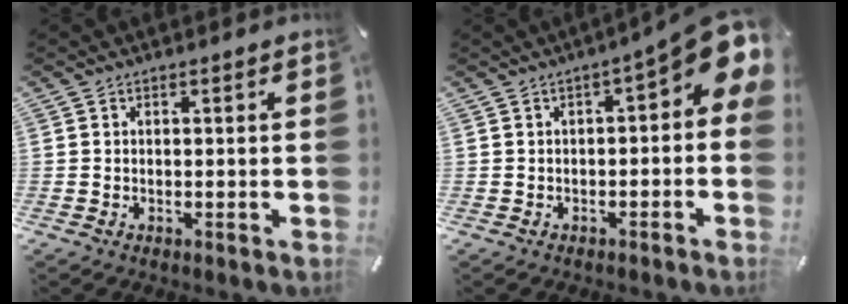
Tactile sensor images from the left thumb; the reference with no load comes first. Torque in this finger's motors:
{"motor_torque": [2.44, 2.57, 1.50, -1.27, 0.10]}